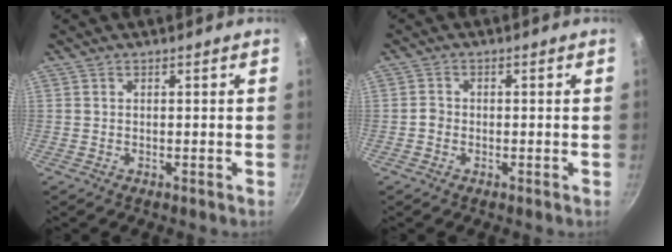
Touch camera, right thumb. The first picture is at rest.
{"total": 1.6, "force": [-0.7, 1.3, 0.5], "torque": [-0.003, 0.011, -0.013]}